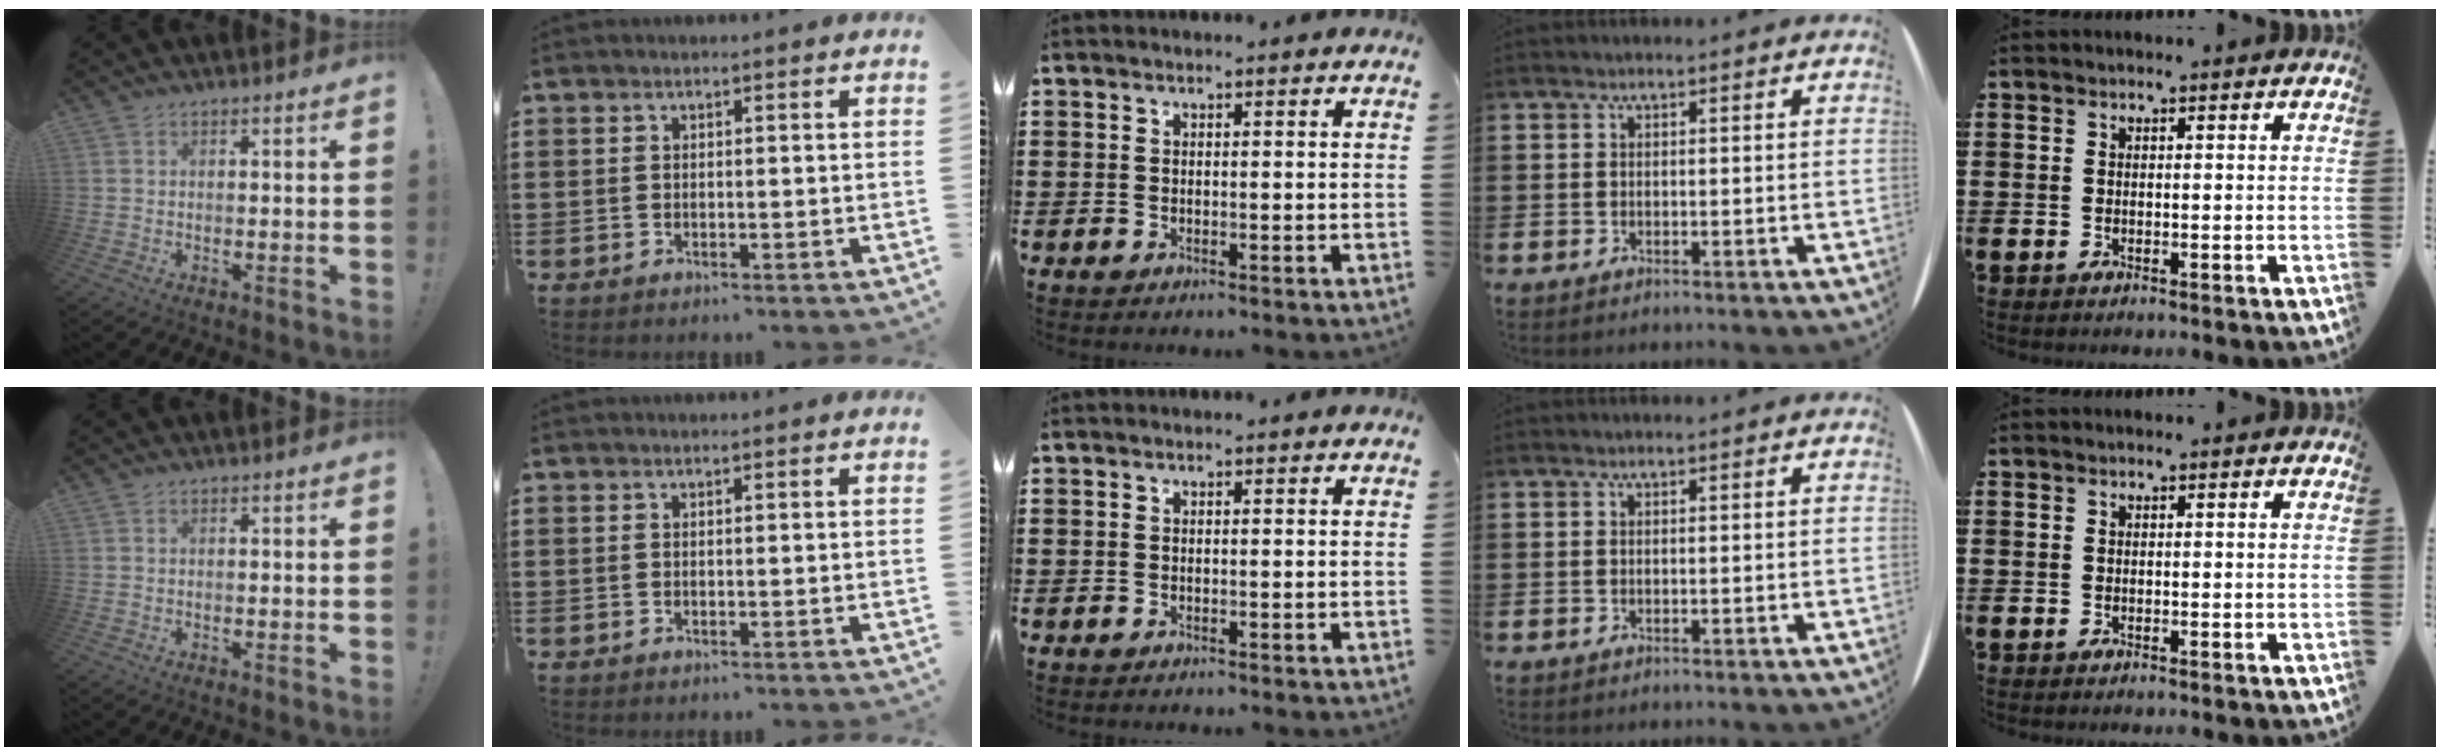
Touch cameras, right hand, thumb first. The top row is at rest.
{}